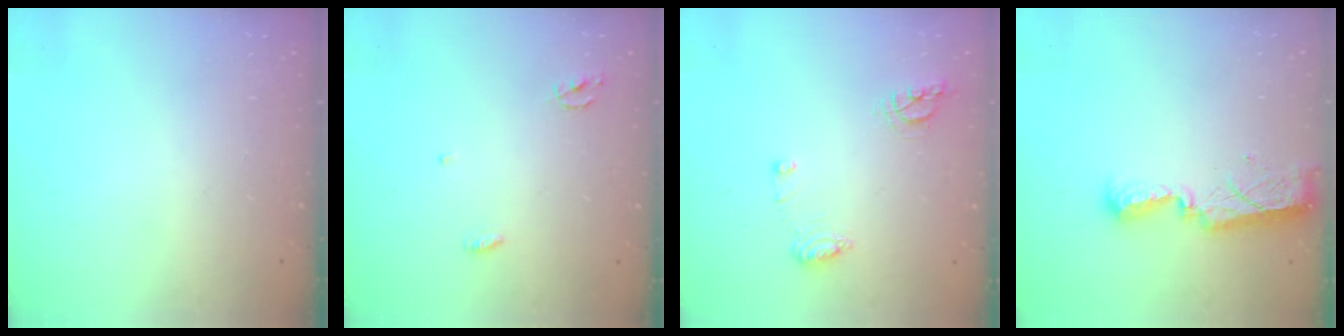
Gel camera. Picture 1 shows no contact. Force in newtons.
{"total": 3.1, "press": 3.1, "slide": 0.2}
{"total": 8.1, "press": 8.1, "slide": 0.4}
{"total": 8.2, "press": 8.2, "slide": 0.4}